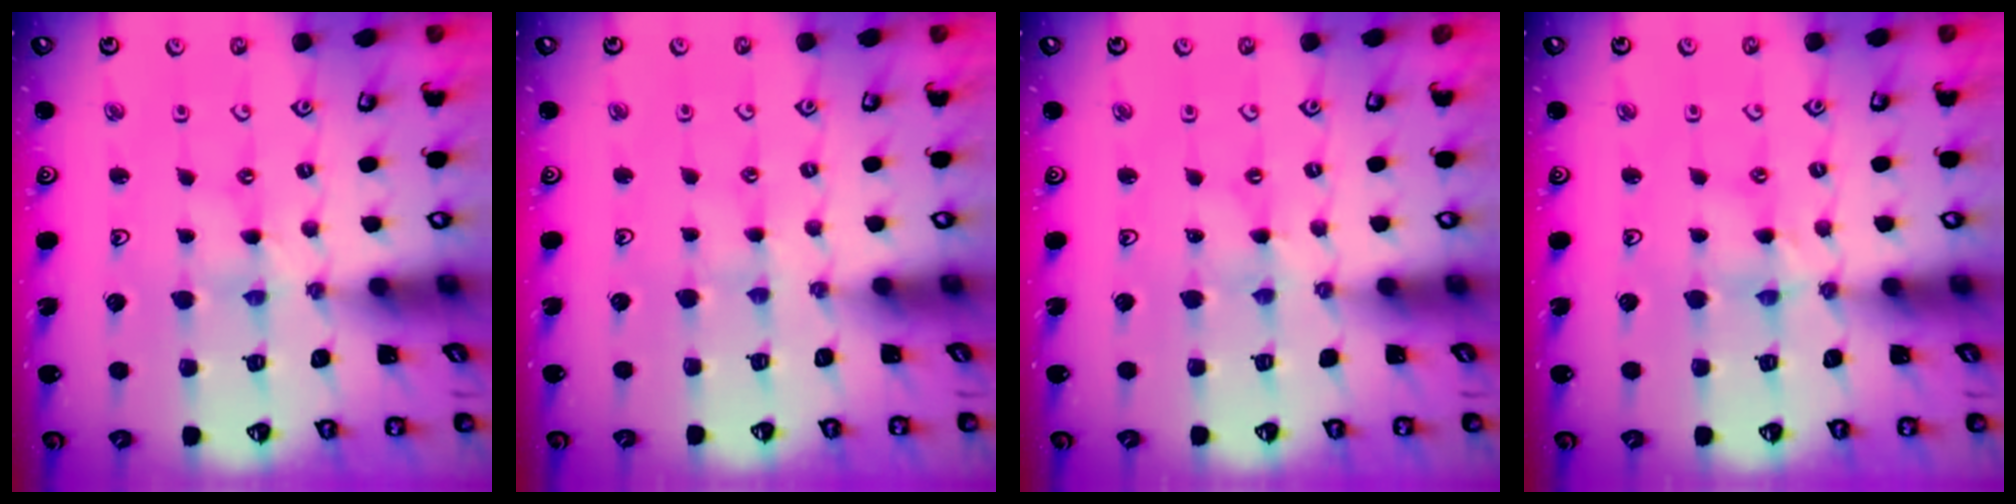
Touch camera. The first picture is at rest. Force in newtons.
{"total": 1.3, "press": 1.3, "slide": 0.4}
{"total": 0.0}
{"total": 2.9, "press": 2.9, "slide": 0.4}